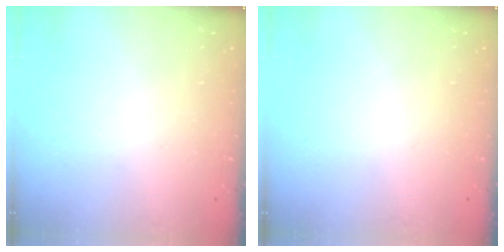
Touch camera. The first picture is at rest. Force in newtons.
{"total": 0.0}